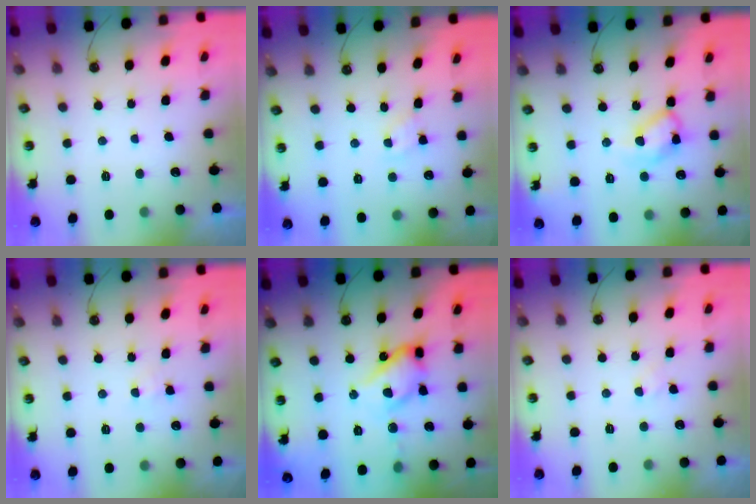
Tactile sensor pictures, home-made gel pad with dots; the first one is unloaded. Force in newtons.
{"total": 4.2, "press": 4.1, "slide": 0.6}
{"total": 12.5, "press": 12.5, "slide": 0.8}
{"total": 4.9, "press": 4.8, "slide": 0.7}
{"total": 15.2, "press": 15.1, "slide": 0.8}
{"total": 2.9, "press": 2.8, "slide": 0.4}